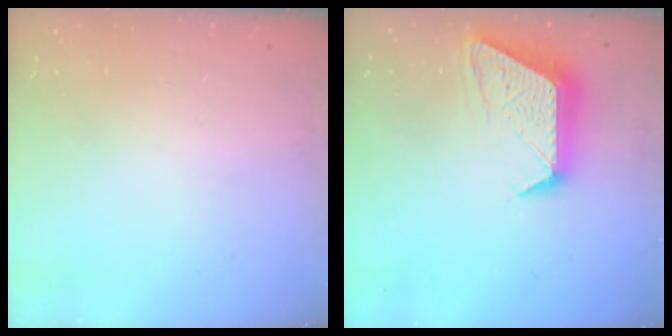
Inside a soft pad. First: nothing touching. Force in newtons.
{"total": 12.8, "press": 12.8, "slide": 1.1}